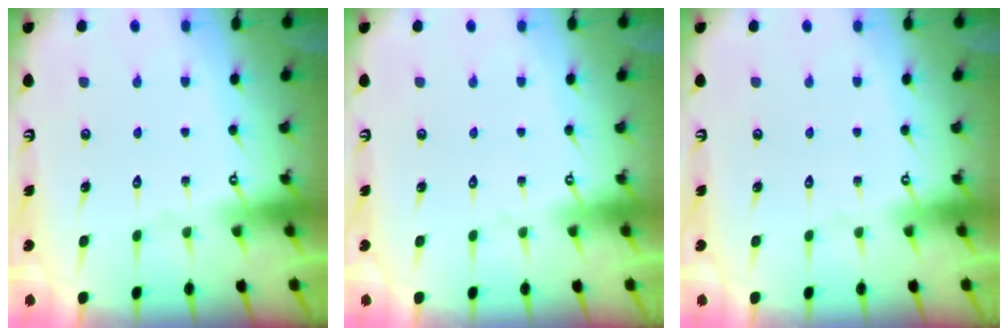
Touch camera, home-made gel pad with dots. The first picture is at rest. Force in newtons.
{"total": 0.0}
{"total": 0.0}